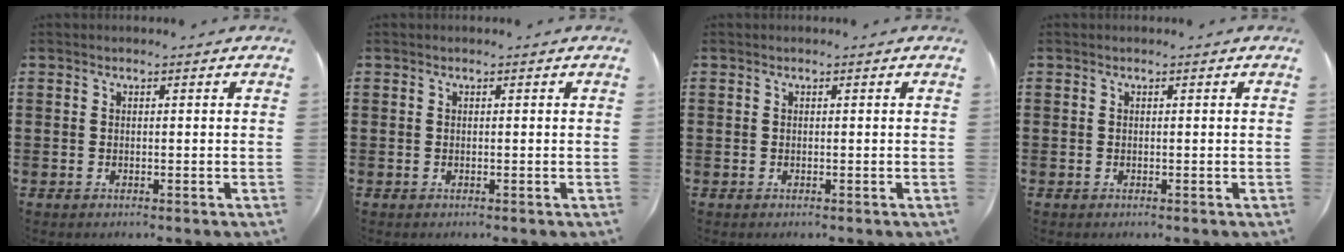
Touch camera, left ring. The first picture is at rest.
{"total": 0.0}
{"total": 0.0}
{"total": 0.0}